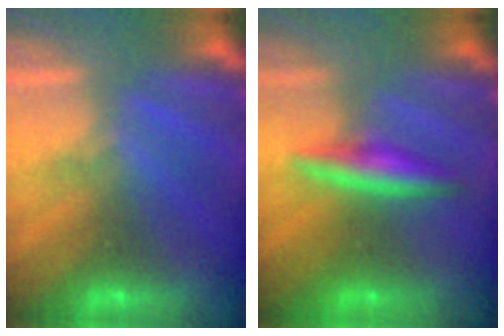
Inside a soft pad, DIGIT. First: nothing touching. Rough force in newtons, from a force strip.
{"total": 2.6}